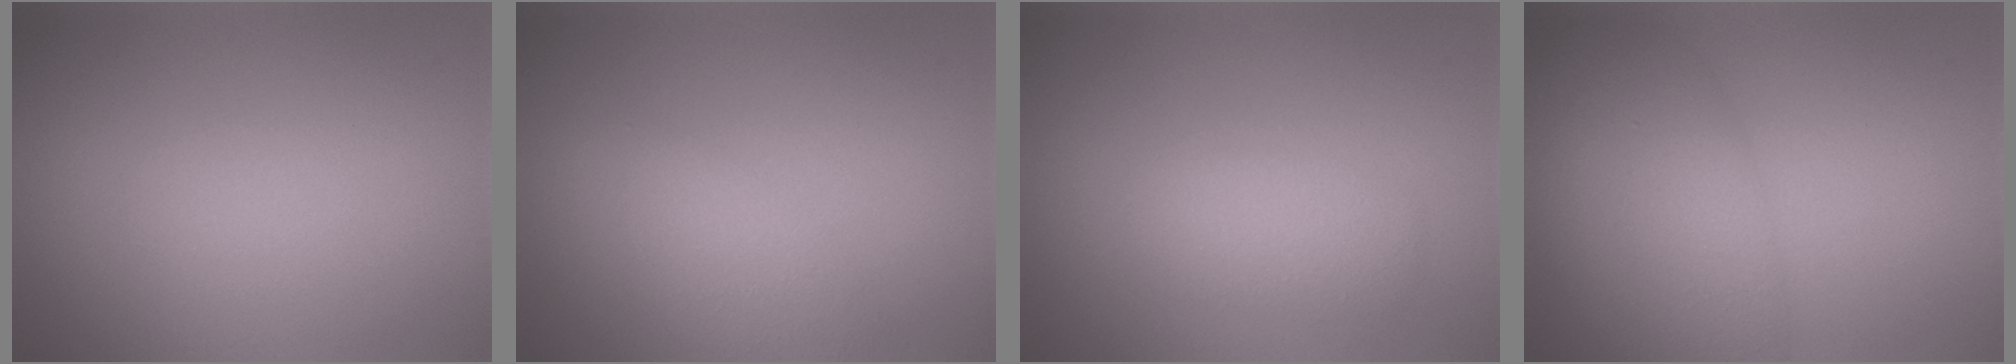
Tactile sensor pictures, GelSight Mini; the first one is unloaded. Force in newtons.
{"total": 3.2, "press": 3.2, "slide": 0.2}
{"total": 2.6, "press": 2.6, "slide": 0.3}
{"total": 6.6, "press": 6.6, "slide": 0.5}